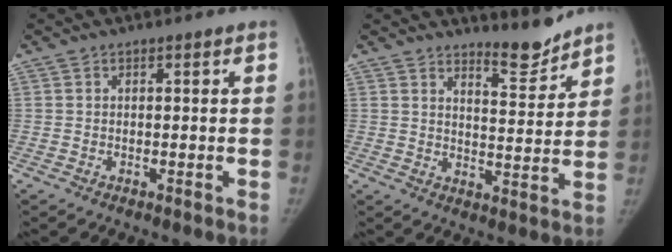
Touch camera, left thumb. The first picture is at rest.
{"total": 6.3, "force": [5.9, 1.1, 1.9], "torque": [-0.005, -0.056, 0.096]}